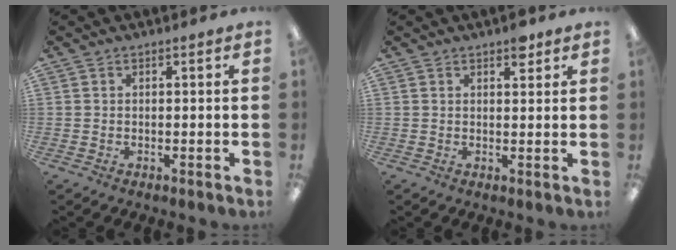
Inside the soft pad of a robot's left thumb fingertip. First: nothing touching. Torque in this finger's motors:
{"motor_torque": [0.56, 0.14, 0.33, -0.61, 0.00]}